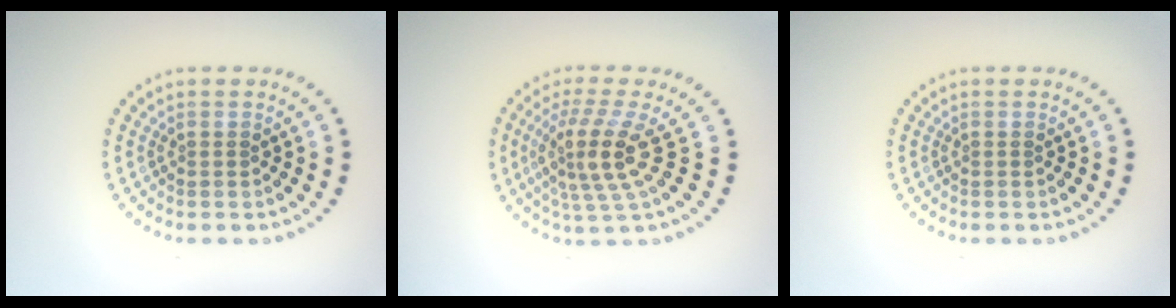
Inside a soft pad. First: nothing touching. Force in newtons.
{"total": 4.4, "press": 3.3, "slide": 3.0}
{"total": 0.0}